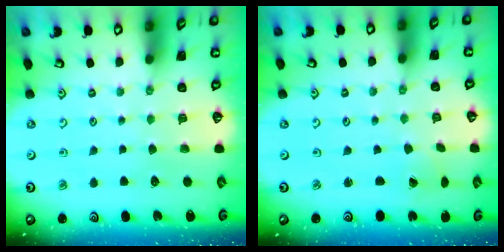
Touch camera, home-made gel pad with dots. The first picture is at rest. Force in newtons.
{"total": 0.6, "press": 0.3, "slide": 0.5}